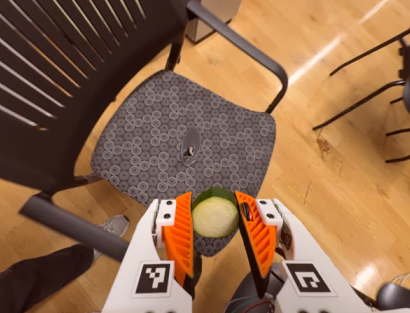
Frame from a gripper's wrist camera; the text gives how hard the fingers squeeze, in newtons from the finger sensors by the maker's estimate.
{"total": 12.7, "left": 14.5, "right": 10.8}